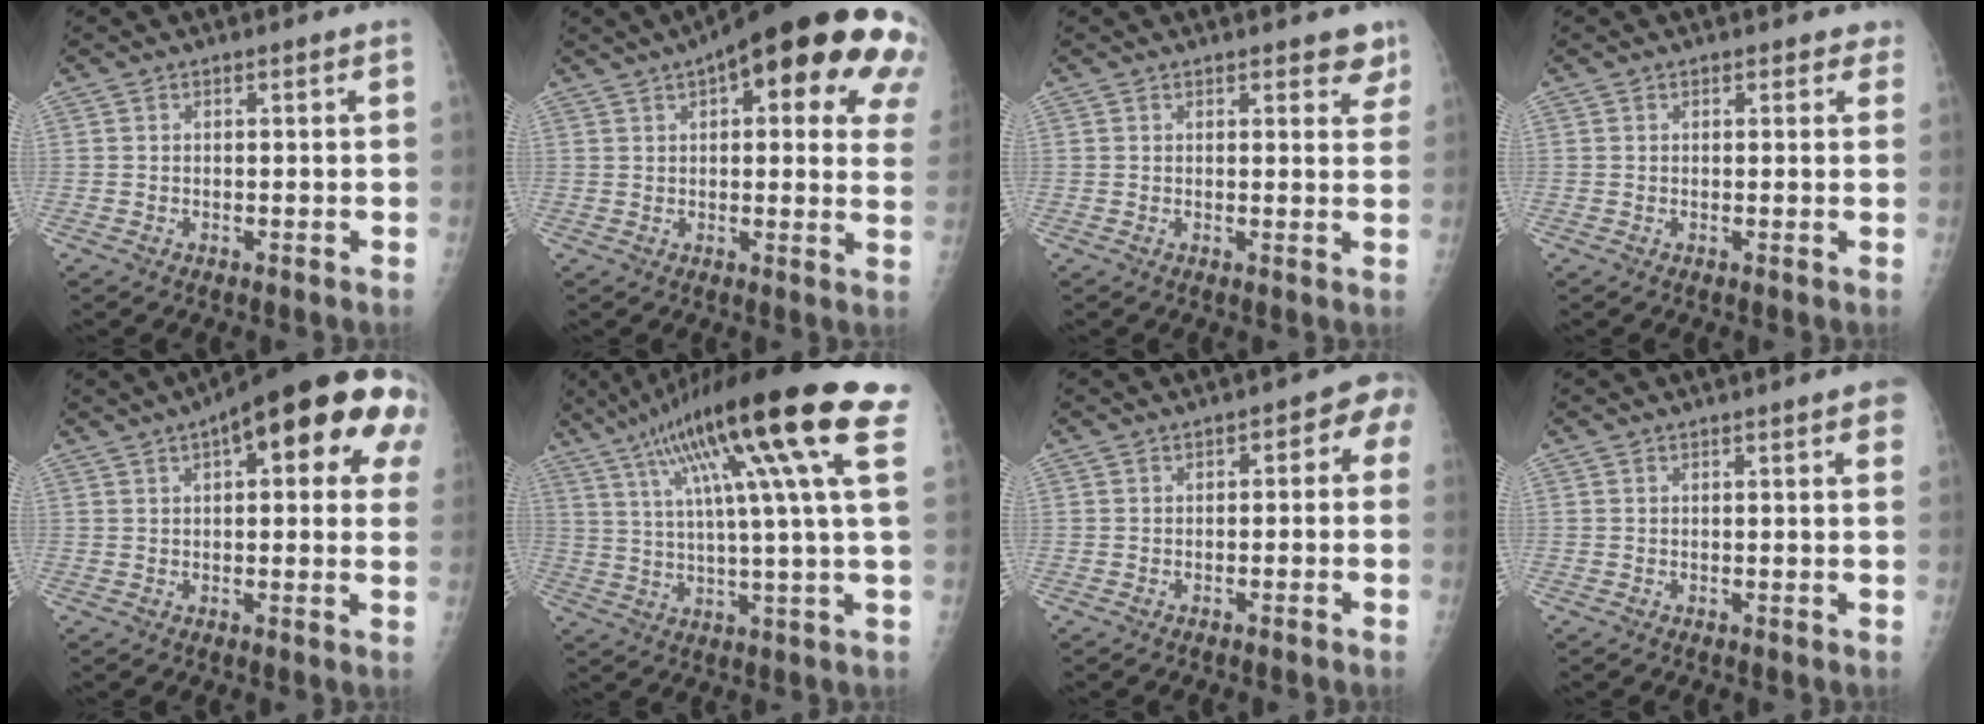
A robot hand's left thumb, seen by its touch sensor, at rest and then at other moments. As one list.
[{"total": 27.1, "force": [13.2, 8.9, 21.9], "torque": [-0.217, 0.017, 0.162]}, {"total": 3.8, "force": [2.9, 1.7, 1.7], "torque": [0.014, -0.013, 0.028]}, {"total": 1.9, "force": [1.5, 1.2, 0.3], "torque": [0.021, -0.004, 0.007]}, {"total": 22.5, "force": [8.9, 8.0, 19.1], "torque": [-0.240, 0.022, 0.108]}, {"total": 24.5, "force": [12.1, 2.2, 21.2], "torque": [-0.340, 0.004, 0.180]}, {"total": 4.5, "force": [-0.4, 2.8, 3.5], "torque": [-0.014, 0.028, -0.016]}, {"total": 3.5, "force": [1.9, 0.6, 2.8], "torque": [-0.023, 0.002, 0.018]}]